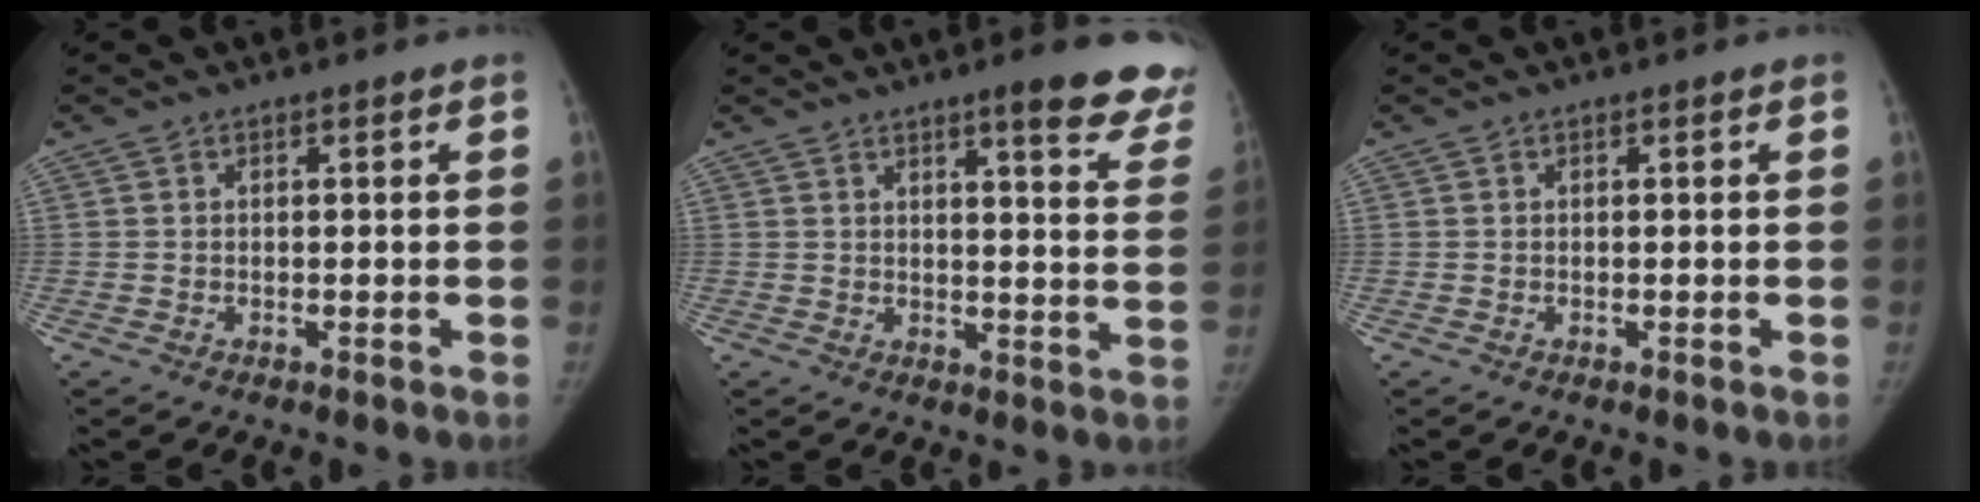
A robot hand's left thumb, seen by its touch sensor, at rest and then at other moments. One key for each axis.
{"total": 13.9, "fx": 10.1, "fy": 2.5, "fz": 9.1, "tx": -0.072, "ty": -0.051, "tz": 0.109}
{"total": 0.0}